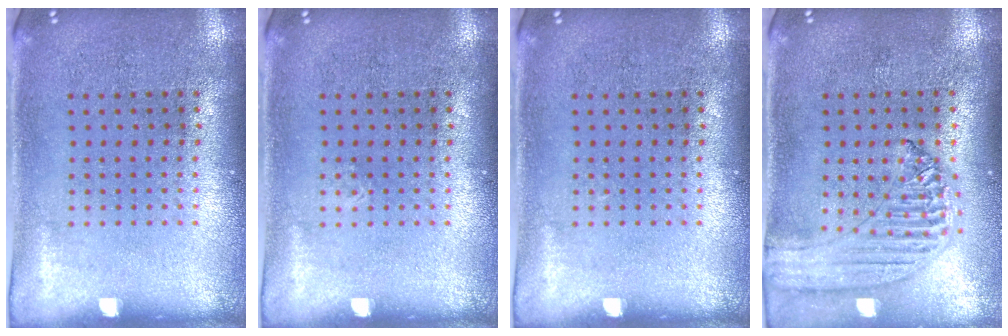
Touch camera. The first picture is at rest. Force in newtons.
{"total": 0.0}
{"total": 0.0}
{"total": 1.3, "press": 1.2, "slide": 0.2}